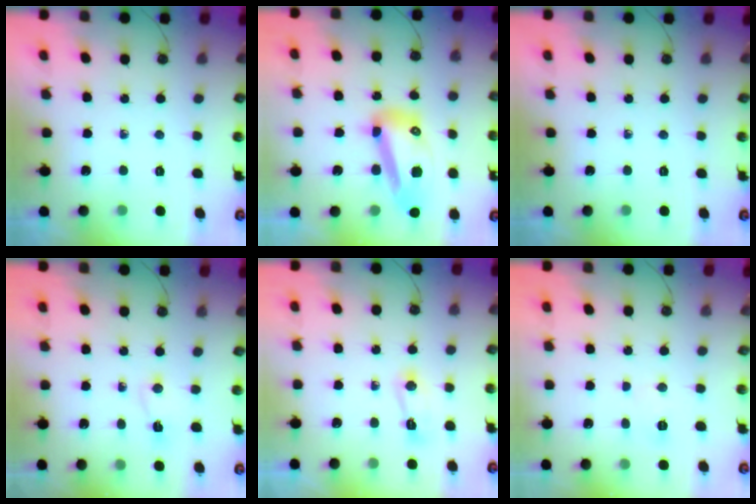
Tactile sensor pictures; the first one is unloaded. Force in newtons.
{"total": 15.2, "press": 15.1, "slide": 2.0}
{"total": 0.0}
{"total": 2.4, "press": 2.4, "slide": 0.5}
{"total": 4.9, "press": 4.9, "slide": 0.5}
{"total": 4.1, "press": 4.0, "slide": 1.0}